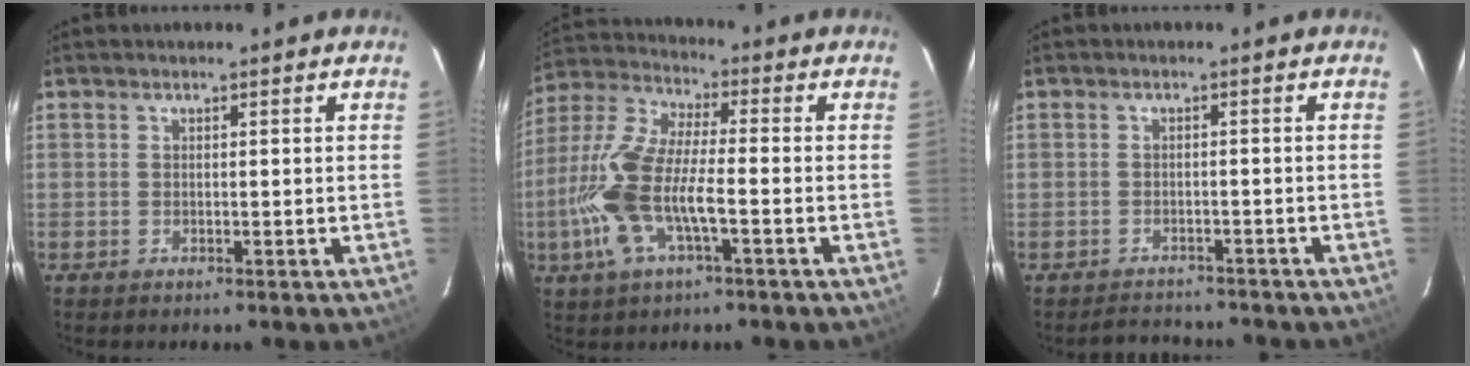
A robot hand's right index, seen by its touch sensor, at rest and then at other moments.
{"total": 14.3, "force": [-4.3, 4.7, 12.8], "torque": [-0.281, -0.001, -0.088]}
{"total": 4.7, "force": [-4.1, 2.1, 0.4], "torque": [-0.011, 0.015, -0.062]}